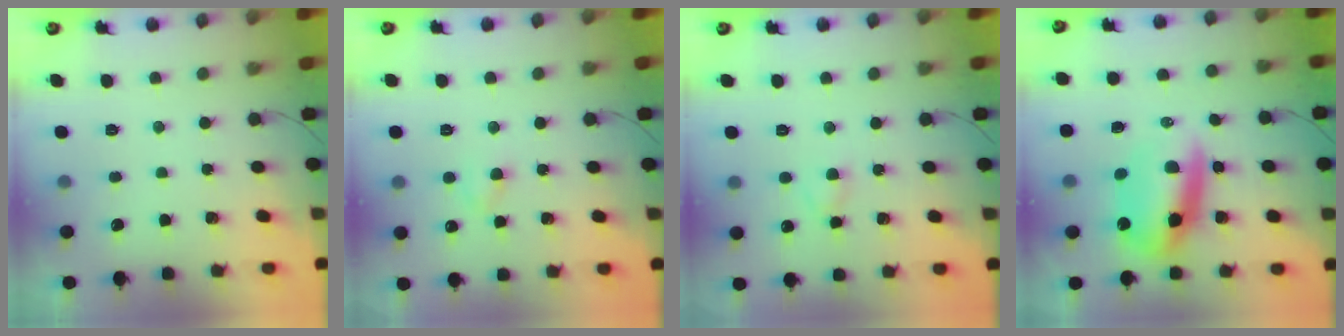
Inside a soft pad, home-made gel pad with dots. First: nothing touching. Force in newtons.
{"total": 2.8, "press": 2.6, "slide": 1.2}
{"total": 2.4, "press": 2.2, "slide": 1.0}
{"total": 10.4, "press": 10.1, "slide": 2.5}